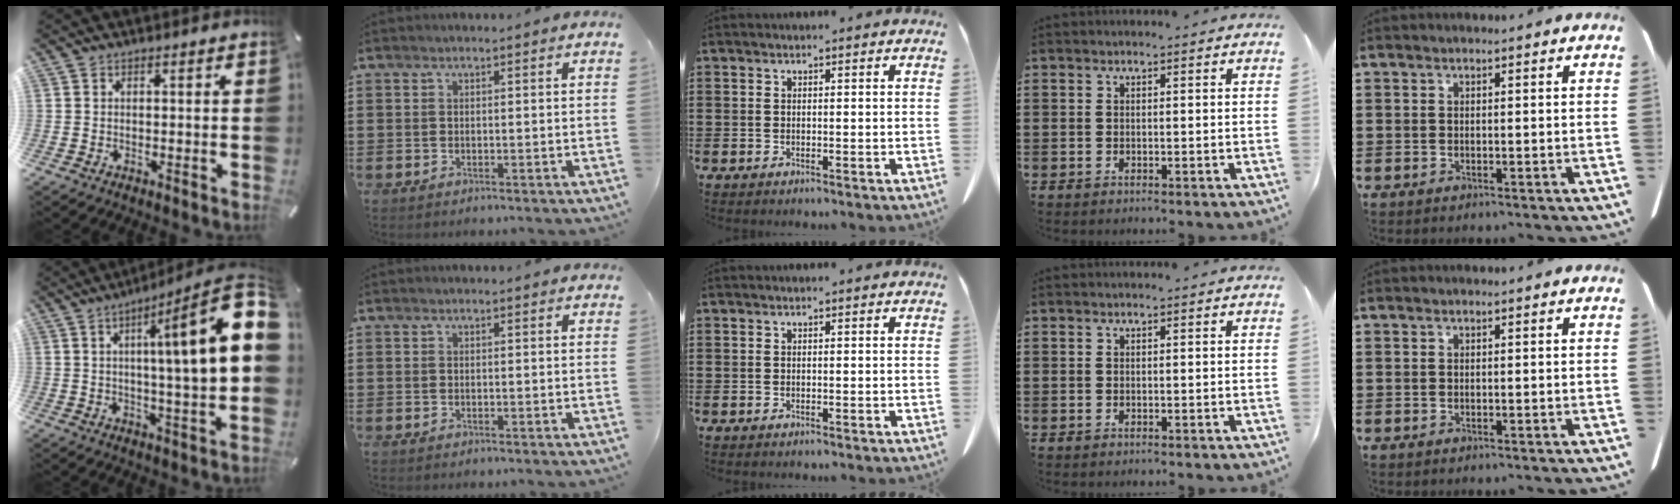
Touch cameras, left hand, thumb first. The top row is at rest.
{"thumb": {"total": 17.9, "force": [4.9, 1.4, 17.2], "torque": [-0.258, -0.036, 0.053]}}